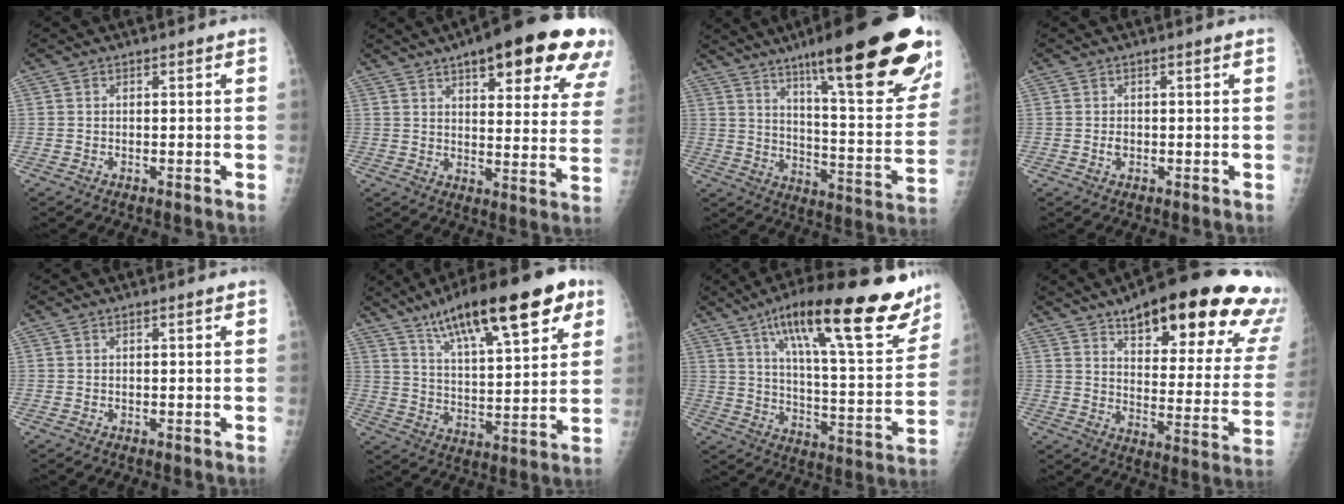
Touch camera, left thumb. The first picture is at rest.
{"total": 25.3, "force": [14.5, 7.5, 19.3], "torque": [-0.224, -0.027, 0.181]}
{"total": 30.3, "force": [18.5, 5.6, 23.3], "torque": [-0.270, -0.059, 0.270]}
{"total": 1.0, "force": [-0.1, 0.6, 0.8], "torque": [-0.009, 0.000, 0.000]}
{"total": 0.0}
{"total": 22.3, "force": [12.6, 6.5, 17.2], "torque": [-0.245, -0.024, 0.204]}
{"total": 27.4, "force": [17.5, 6.7, 20.0], "torque": [-0.267, -0.048, 0.264]}
{"total": 29.6, "force": [19.1, 9.1, 20.7], "torque": [-0.228, -0.060, 0.250]}